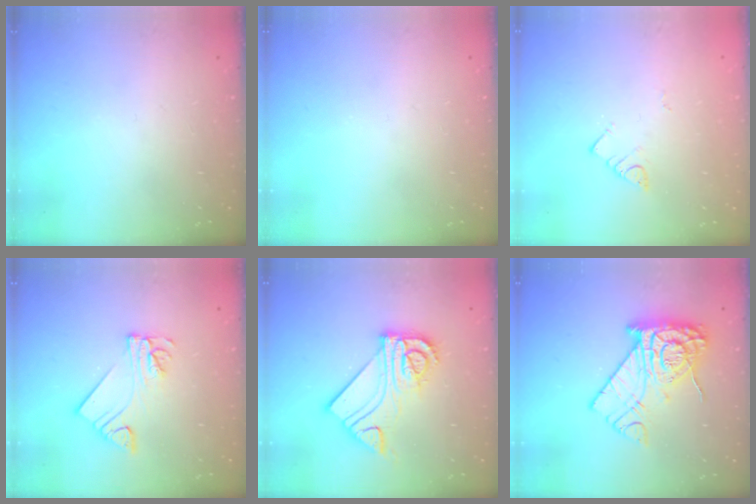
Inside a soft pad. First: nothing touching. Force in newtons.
{"total": 0.0}
{"total": 2.9, "press": 2.9, "slide": 0.3}
{"total": 7.9, "press": 7.9, "slide": 0.8}
{"total": 13.3, "press": 13.3, "slide": 1.3}
{"total": 16.5, "press": 16.4, "slide": 1.8}